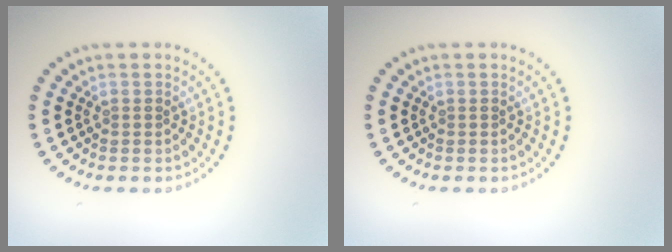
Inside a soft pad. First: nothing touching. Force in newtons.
{"total": 0.0}